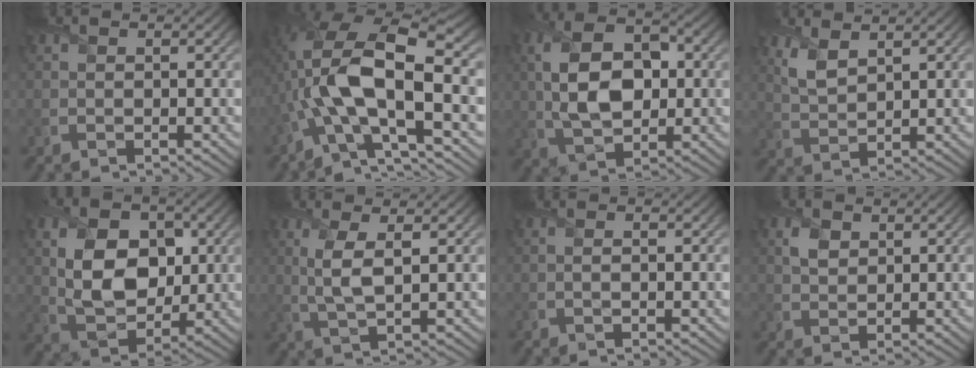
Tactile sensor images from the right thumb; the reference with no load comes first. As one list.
[{"total": 14.6, "force": [-1.8, 5.7, 13.3], "torque": [-0.283, 0.009, -0.043]}, {"total": 10.3, "force": [0.6, 6.4, 8.1], "torque": [-0.178, 0.007, 0.003]}, {"total": 4.1, "force": [2.6, 1.9, 2.6], "torque": [-0.072, -0.002, 0.058]}, {"total": 10.6, "force": [1.6, 7.1, 7.7], "torque": [-0.161, -0.002, 0.027]}, {"total": 4.5, "force": [1.0, 1.3, 4.2], "torque": [-0.099, 0.001, 0.024]}, {"total": 0.7, "force": [-0.2, 0.0, 0.6], "torque": [-0.014, 0.001, -0.004]}, {"total": 2.7, "force": [1.2, 1.9, 1.5], "torque": [-0.038, 0.002, 0.023]}]